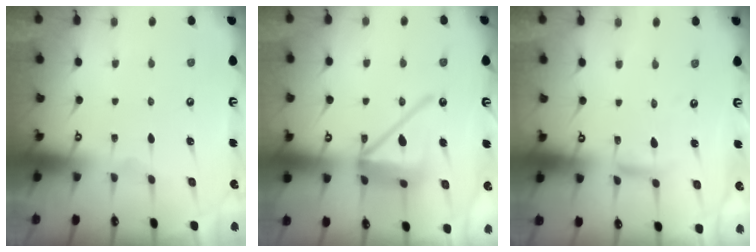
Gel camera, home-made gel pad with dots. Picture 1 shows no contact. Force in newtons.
{"total": 15.7, "press": 15.6, "slide": 1.7}
{"total": 6.9, "press": 6.9, "slide": 0.6}